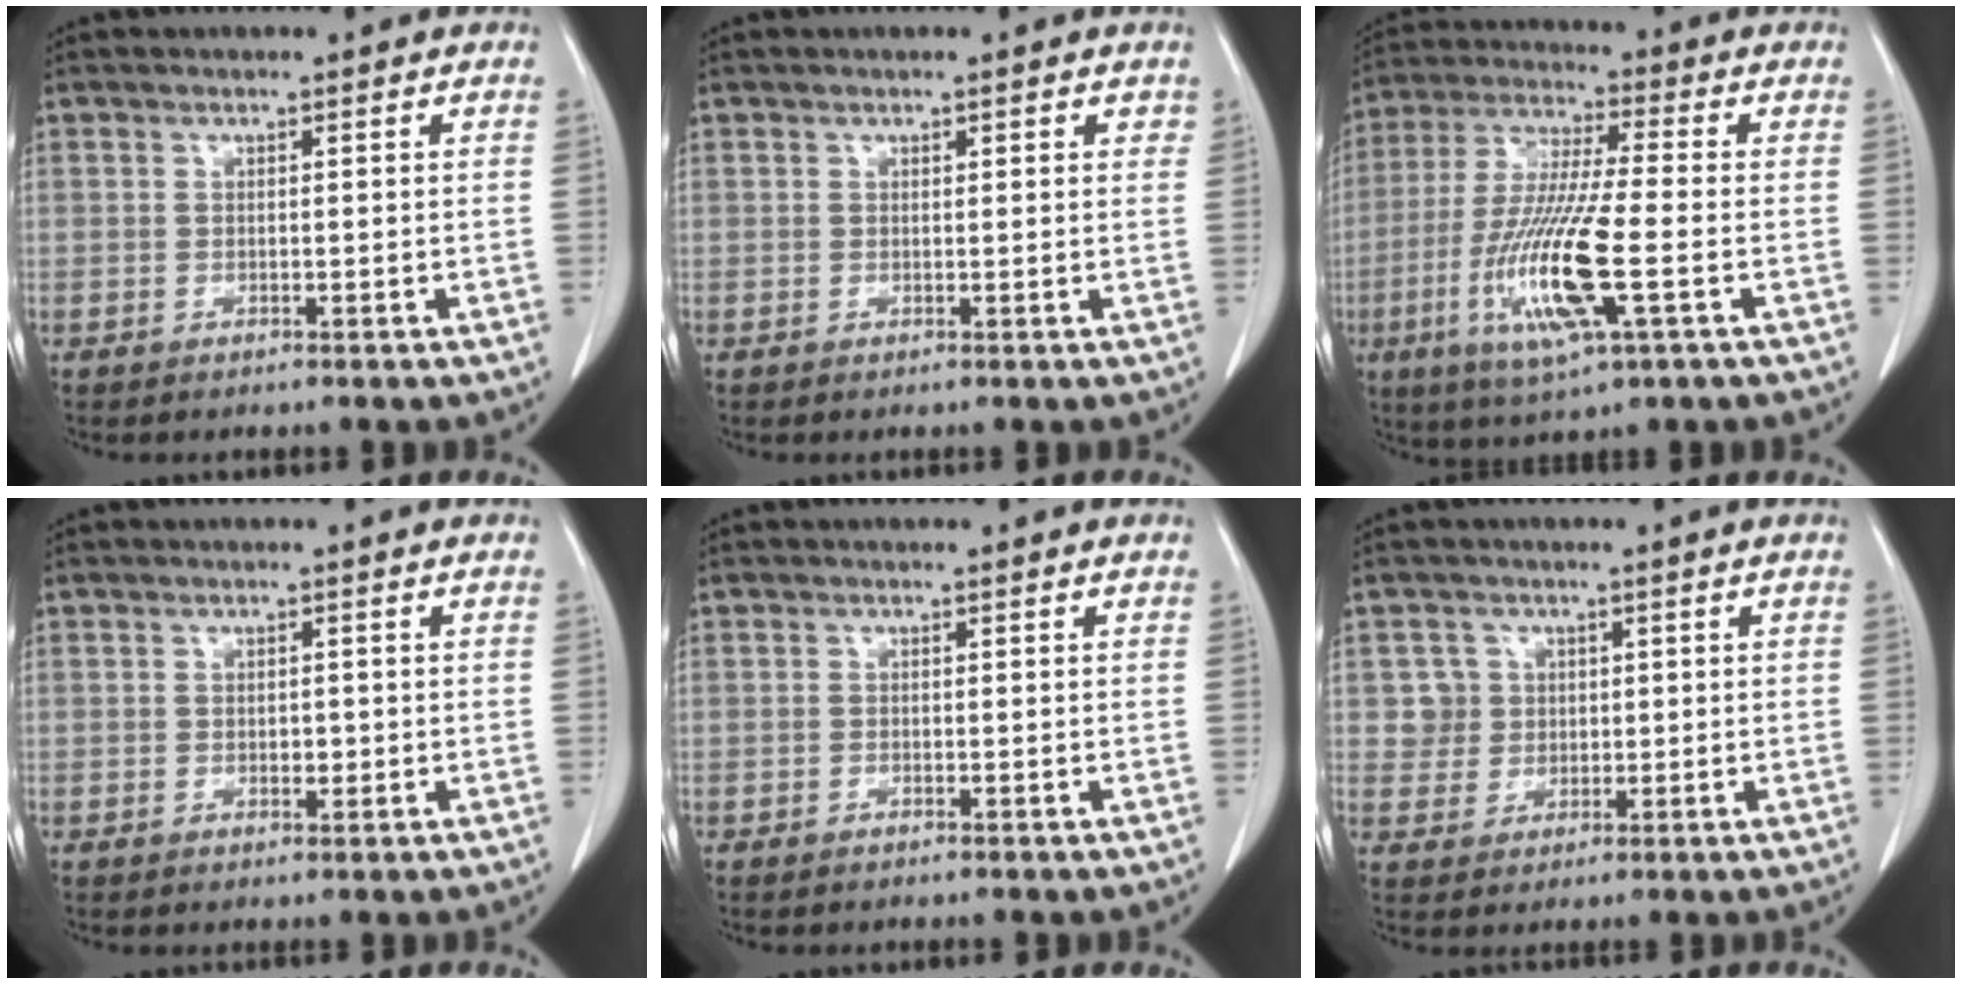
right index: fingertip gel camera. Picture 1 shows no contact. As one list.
[{"total": 1.4, "force": [0.9, 0.6, 0.9], "torque": [-0.007, 0.001, 0.008]}, {"total": 14.9, "force": [-4.3, 1.3, 14.2], "torque": [-0.295, -0.019, -0.082]}, {"total": 1.3, "force": [-0.3, 0.8, 0.9], "torque": [-0.014, 0.001, -0.002]}, {"total": 0.5, "force": [-0.5, 0.1, 0.2], "torque": [-0.008, -0.001, -0.008]}, {"total": 3.8, "force": [0.7, 3.7, -0.2], "torque": [0.016, 0.010, 0.014]}]